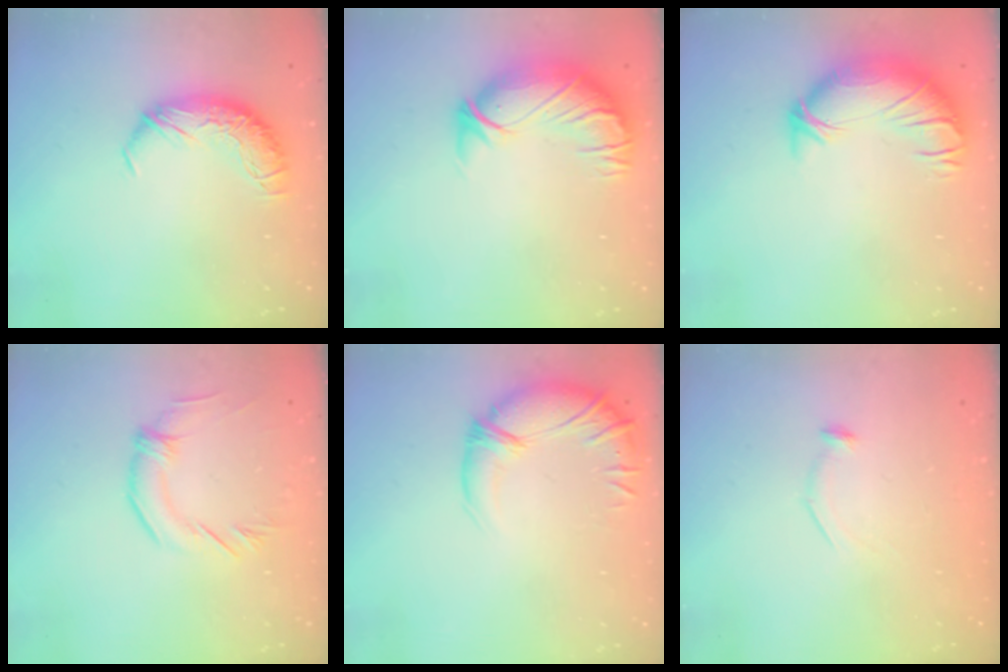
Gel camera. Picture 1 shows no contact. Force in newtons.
{"total": 2.9, "press": 0.4, "slide": 2.9}
{"total": 3.4, "press": 0.5, "slide": 3.3}
{"total": 1.3, "press": 1.3, "slide": 0.4}
{"total": 3.1, "press": 1.7, "slide": 2.7}
{"total": 8.9, "press": 8.9, "slide": 0.3}